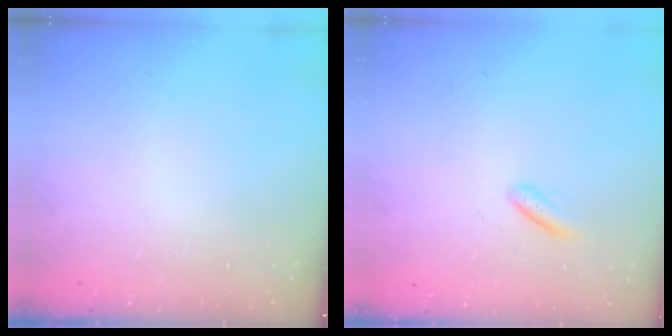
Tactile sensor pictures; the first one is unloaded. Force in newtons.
{"total": 2.0, "press": 1.8, "slide": 1.0}